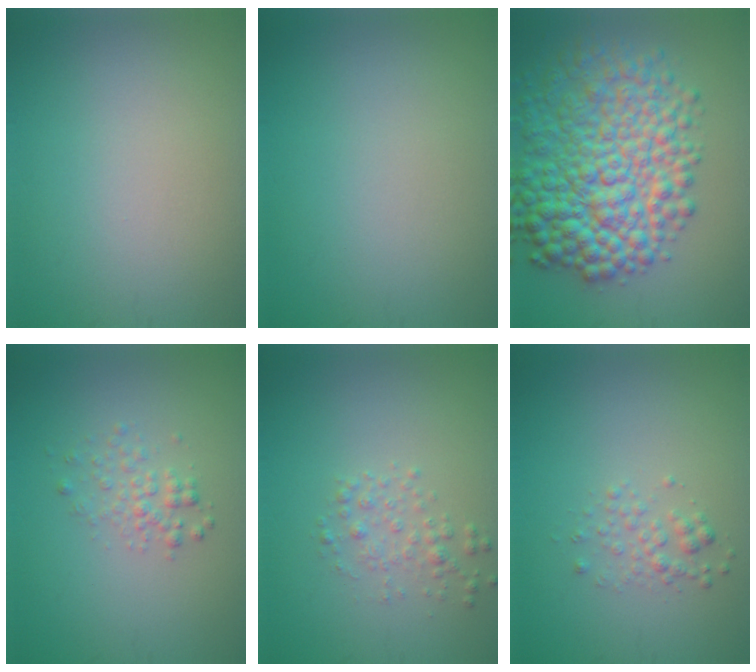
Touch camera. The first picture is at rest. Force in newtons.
{"total": 0.0}
{"total": 10.9, "press": 10.9, "slide": 0.2}
{"total": 1.7, "press": 1.7, "slide": 0.1}
{"total": 1.6, "press": 1.6, "slide": 0.0}
{"total": 1.4, "press": 1.4, "slide": 0.1}